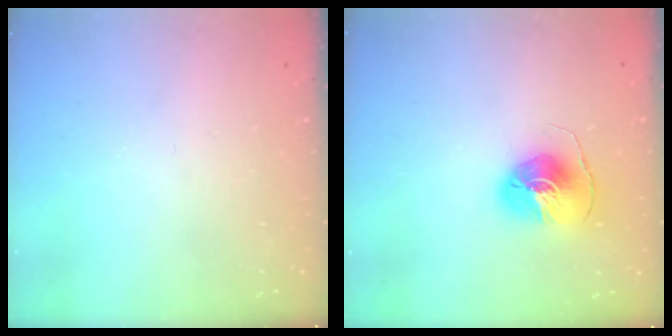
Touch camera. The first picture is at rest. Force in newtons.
{"total": 8.1, "press": 8.1, "slide": 0.1}